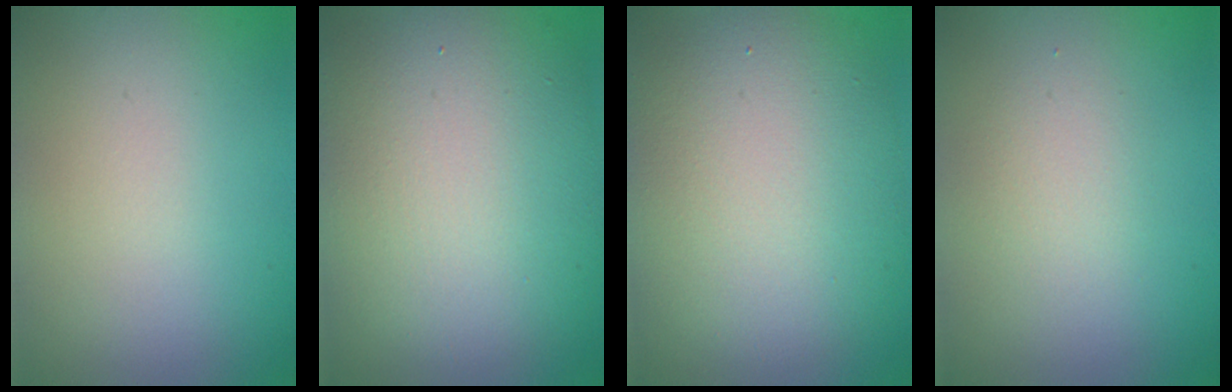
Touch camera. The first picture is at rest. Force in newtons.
{"total": 12.4, "press": 12.4, "slide": 0.8}
{"total": 10.4, "press": 10.4, "slide": 0.6}
{"total": 1.7, "press": 1.7, "slide": 0.2}